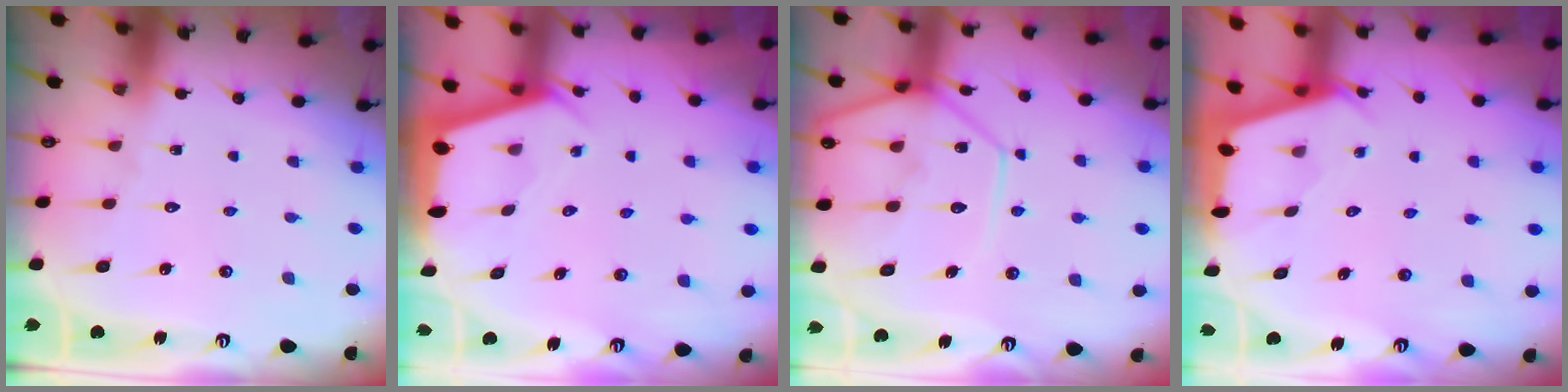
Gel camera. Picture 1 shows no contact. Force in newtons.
{"total": 2.4, "press": 2.4, "slide": 0.3}
{"total": 14.6, "press": 14.5, "slide": 1.5}
{"total": 2.5, "press": 2.5, "slide": 0.2}